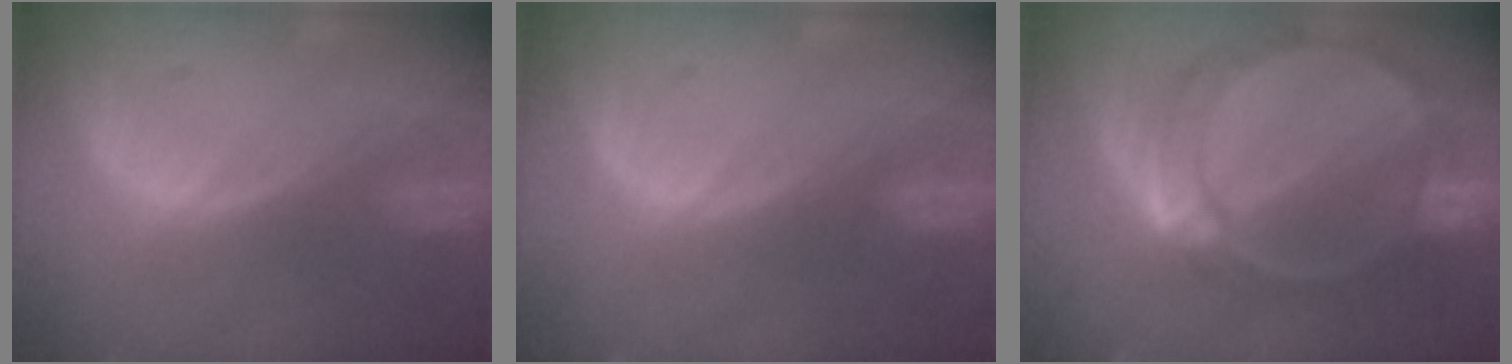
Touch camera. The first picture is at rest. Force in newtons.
{"total": 0.6, "press": 0.6, "slide": 0.2}
{"total": 9.7, "press": 8.4, "slide": 4.8}